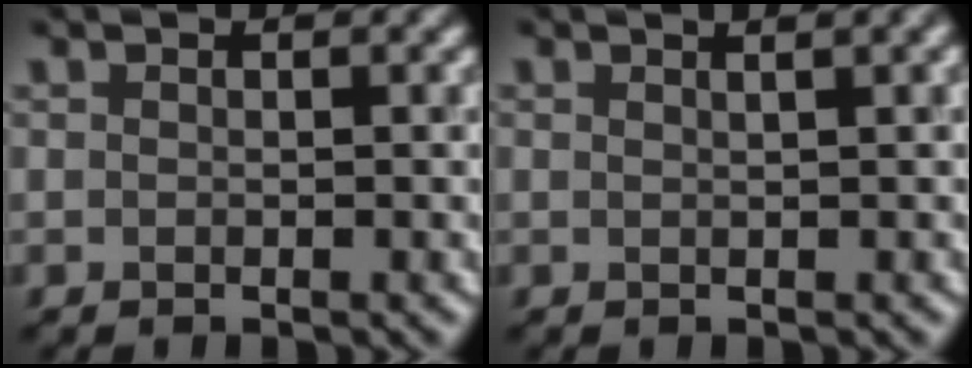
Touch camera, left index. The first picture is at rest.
{"total": 2.5, "force": [1.2, 0.9, 2.0], "torque": [-0.012, 0.010, 0.005]}